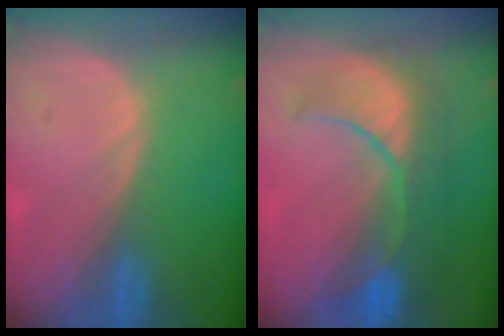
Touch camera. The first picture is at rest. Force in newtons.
{"total": 10.1, "press": 9.1, "slide": 4.4}